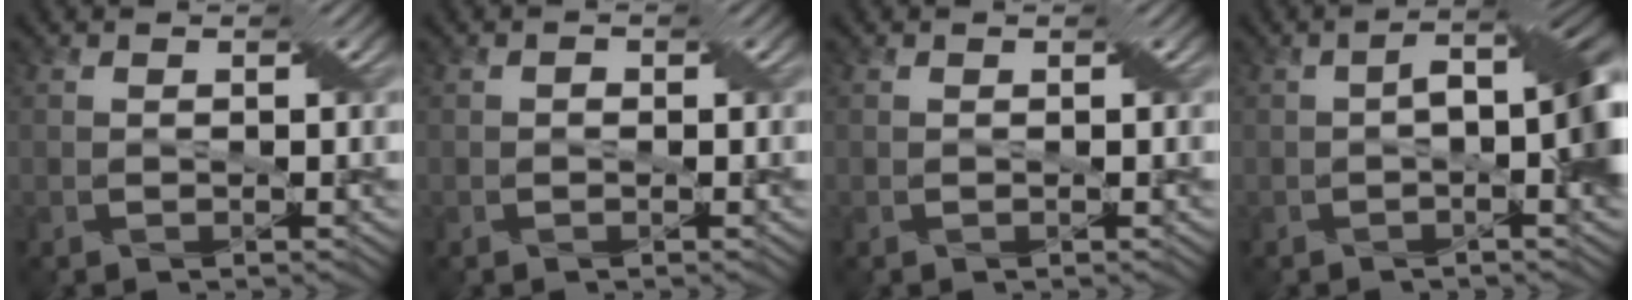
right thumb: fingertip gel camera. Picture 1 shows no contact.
{"total": 0.6, "force": [-0.1, 0.5, 0.2], "torque": [-0.002, -0.001, -0.004]}
{"total": 0.0}
{"total": 7.2, "force": [-0.3, 2.4, 6.8], "torque": [-0.102, 0.004, -0.007]}